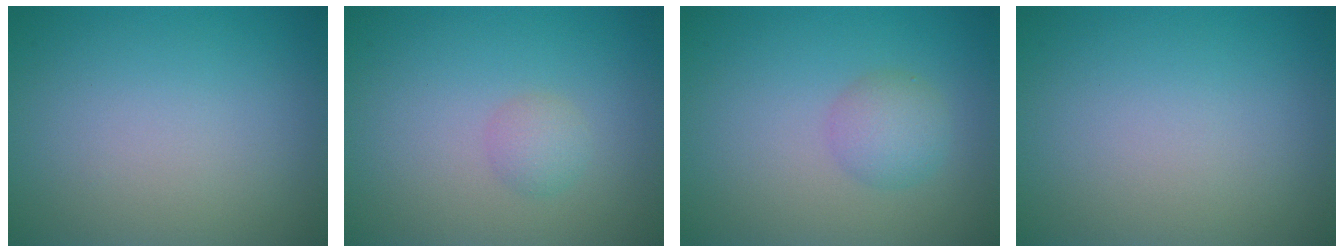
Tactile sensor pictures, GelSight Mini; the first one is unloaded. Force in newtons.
{"total": 1.4, "press": 1.4, "slide": 0.1}
{"total": 2.3, "press": 2.3, "slide": 0.0}
{"total": 0.0}